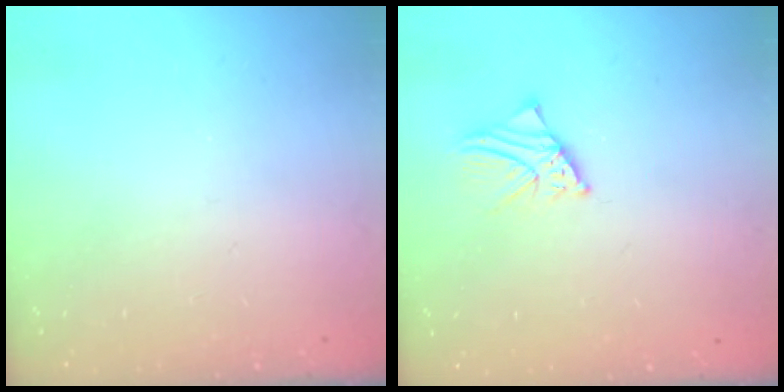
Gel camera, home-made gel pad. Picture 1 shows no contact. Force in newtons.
{"total": 2.3, "press": 2.3, "slide": 0.3}